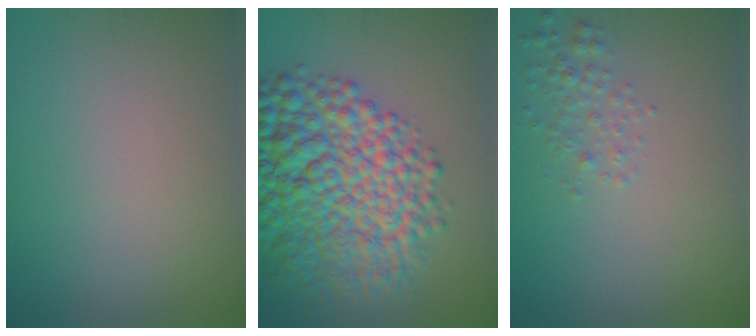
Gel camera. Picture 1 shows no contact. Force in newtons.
{"total": 12.1, "press": 12.1, "slide": 0.2}
{"total": 1.5, "press": 1.5, "slide": 0.0}